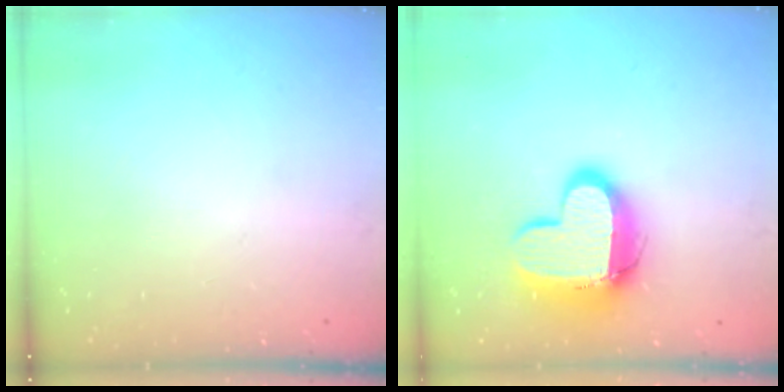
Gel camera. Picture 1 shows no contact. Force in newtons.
{"total": 14.8, "press": 14.7, "slide": 1.2}